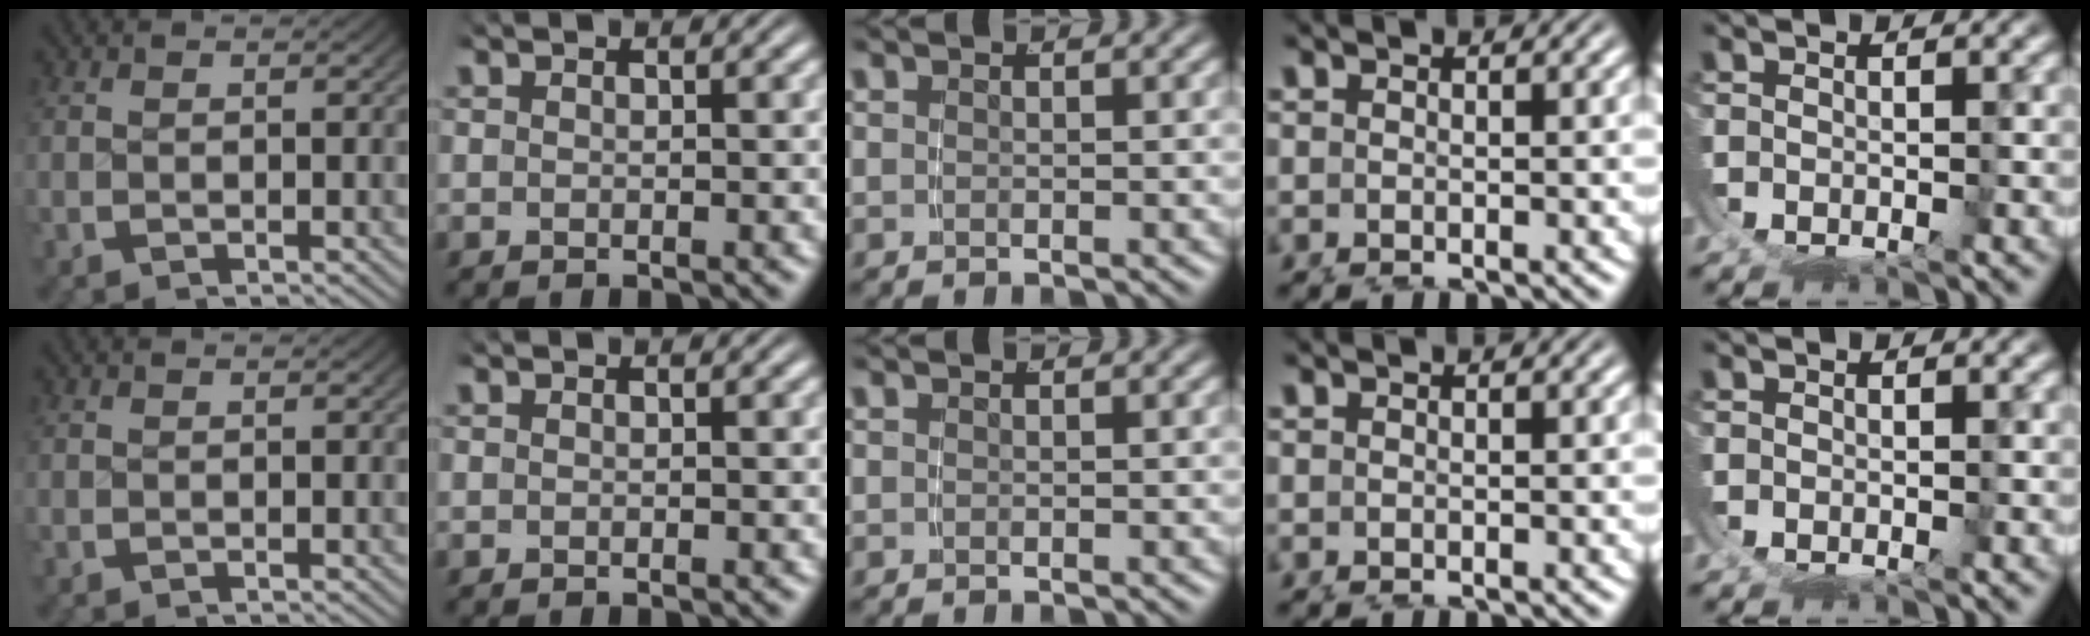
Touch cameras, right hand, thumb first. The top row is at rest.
{}